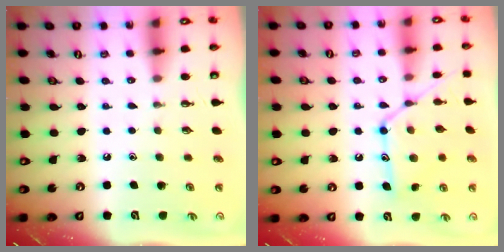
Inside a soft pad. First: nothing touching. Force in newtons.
{"total": 14.2, "press": 14.2, "slide": 0.5}